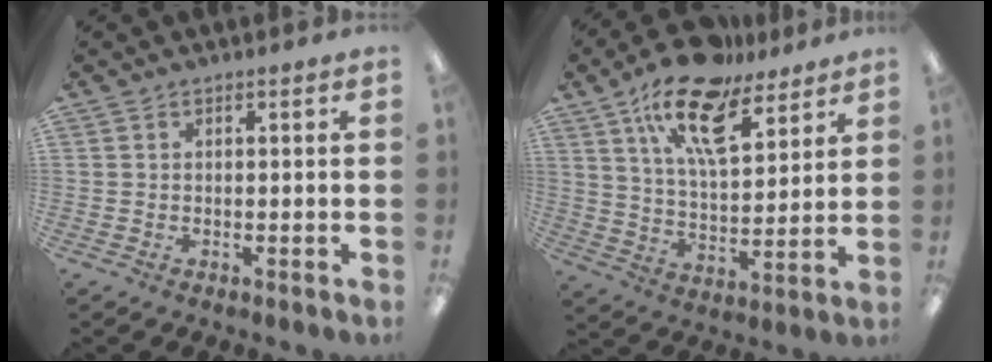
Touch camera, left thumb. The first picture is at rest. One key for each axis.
{"total": 17.9, "fx": 12.0, "fy": 7.5, "fz": 11.0, "tx": -0.191, "ty": -0.058, "tz": 0.210}